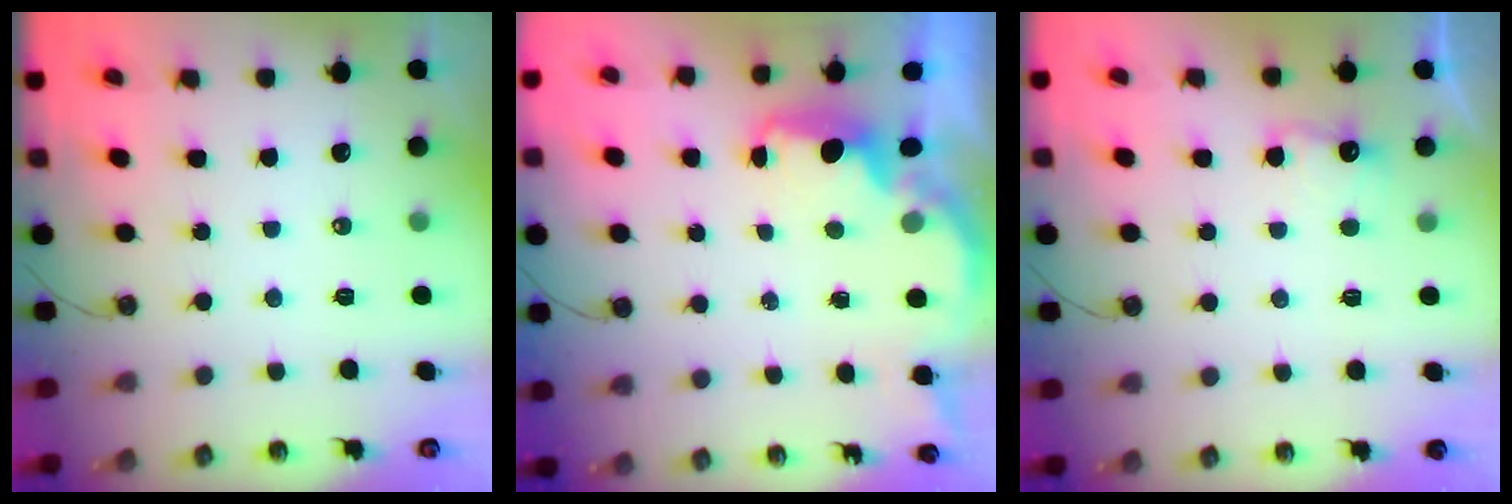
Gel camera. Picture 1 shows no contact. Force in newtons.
{"total": 2.2, "press": 2.0, "slide": 0.8}
{"total": 3.9, "press": 3.8, "slide": 0.9}